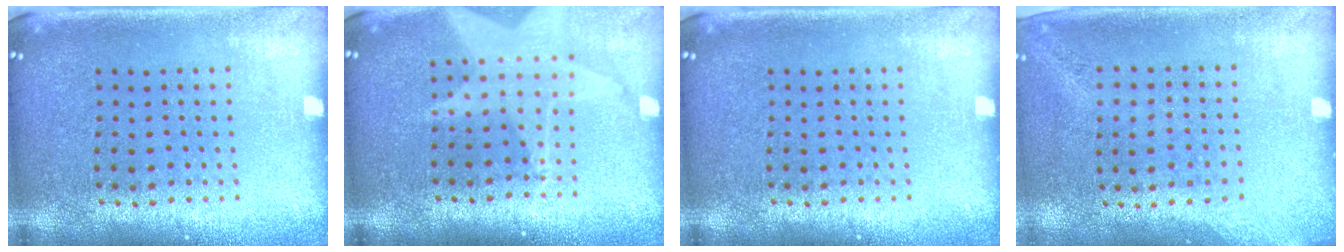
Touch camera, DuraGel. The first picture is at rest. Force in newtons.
{"total": 2.0, "press": 1.5, "slide": 1.3}
{"total": 0.0}
{"total": 1.4, "press": 1.0, "slide": 1.0}